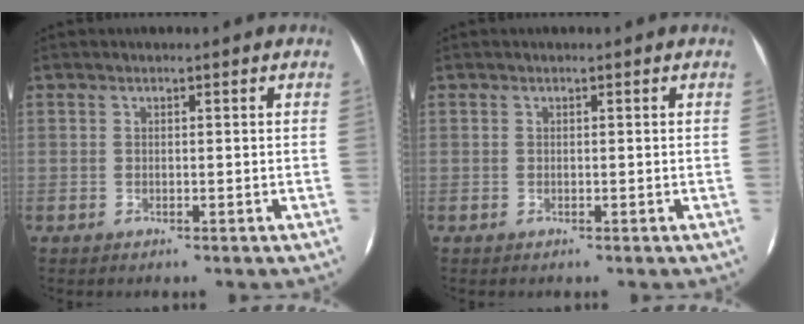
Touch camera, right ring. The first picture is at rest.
{"total": 0.0}